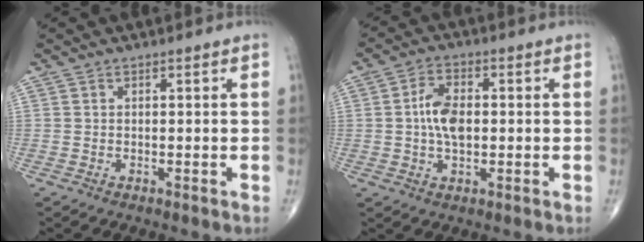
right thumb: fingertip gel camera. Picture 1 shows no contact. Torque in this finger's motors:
{"motor_torque": [1.27, 0.97, 0.42, -0.58, 0.05]}